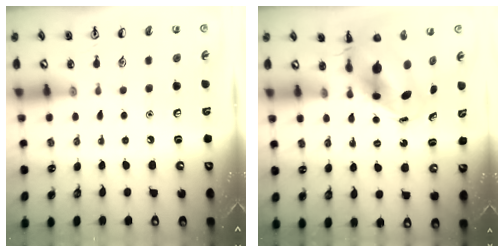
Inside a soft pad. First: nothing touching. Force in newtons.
{"total": 7.5, "press": 7.3, "slide": 1.7}